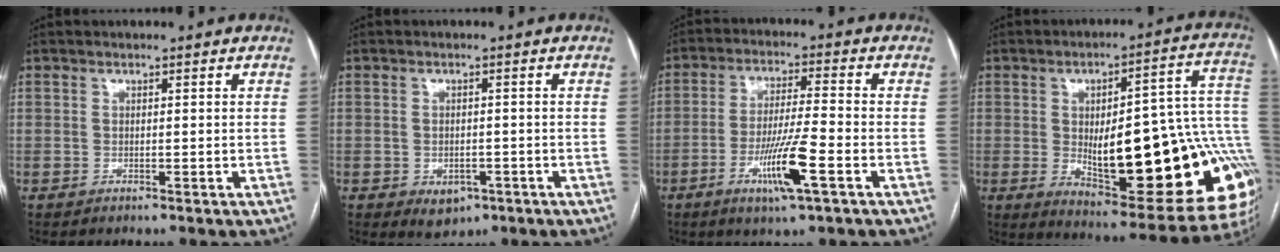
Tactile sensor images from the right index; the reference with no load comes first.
{"total": 3.5, "force": [-1.5, 2.6, 1.7], "torque": [-0.018, 0.000, -0.008]}
{"total": 9.6, "force": [-4.0, 0.1, 8.8], "torque": [-0.166, -0.013, -0.072]}
{"total": 29.7, "force": [-4.0, 8.4, 28.2], "torque": [-0.286, 0.020, -0.038]}